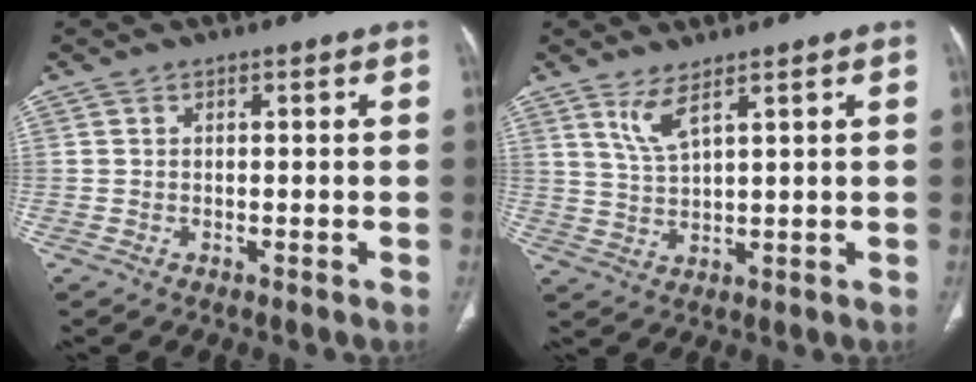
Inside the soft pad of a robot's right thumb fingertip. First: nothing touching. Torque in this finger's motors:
{"motor_torque": [-0.52, 0.62, 0.23, -0.19, 0.13]}